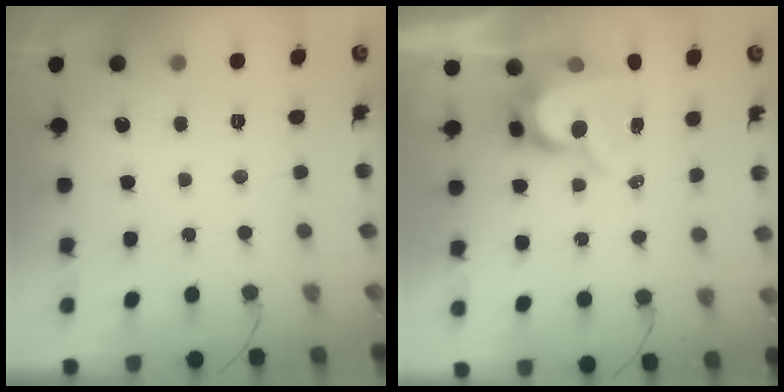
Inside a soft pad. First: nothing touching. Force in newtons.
{"total": 8.4, "press": 8.3, "slide": 0.8}